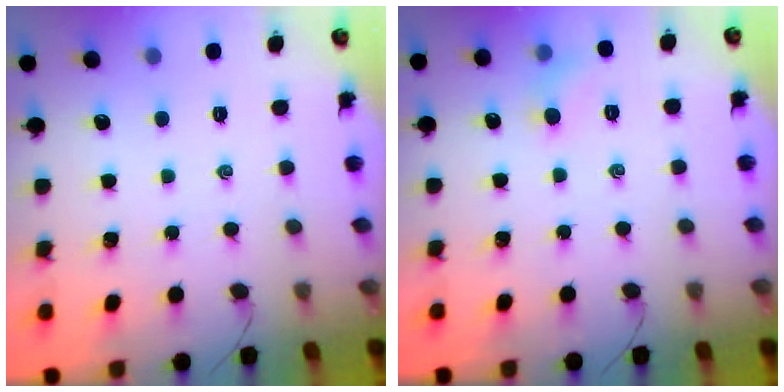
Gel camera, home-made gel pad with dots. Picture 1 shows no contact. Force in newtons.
{"total": 6.2, "press": 5.9, "slide": 1.7}